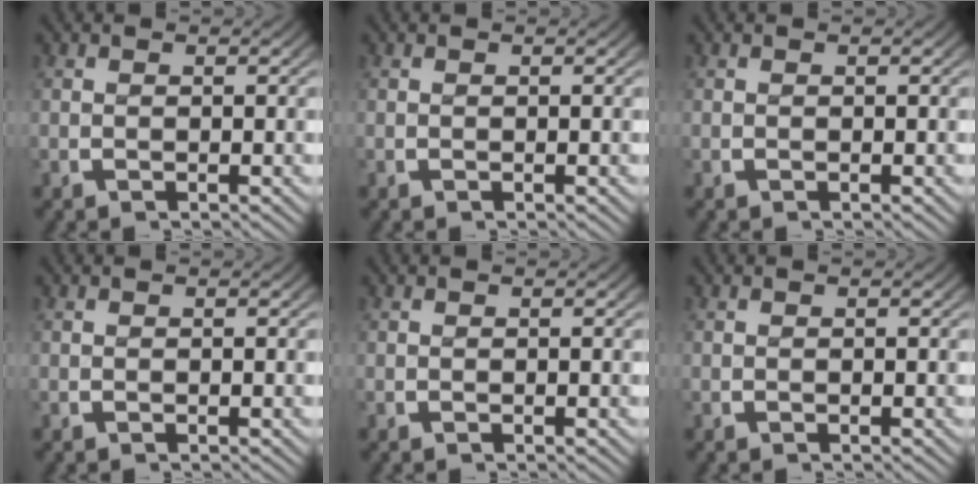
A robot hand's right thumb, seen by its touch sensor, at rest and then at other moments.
{"total": 0.0}
{"total": 0.0}
{"total": 0.0}
{"total": 0.0}
{"total": 0.0}